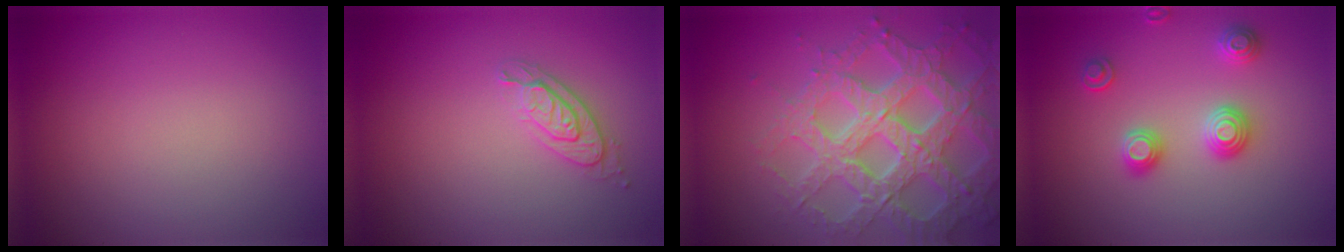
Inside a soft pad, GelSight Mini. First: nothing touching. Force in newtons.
{"total": 2.1, "press": 2.0, "slide": 0.6}
{"total": 7.0, "press": 6.8, "slide": 1.7}
{"total": 2.8, "press": 2.7, "slide": 0.8}